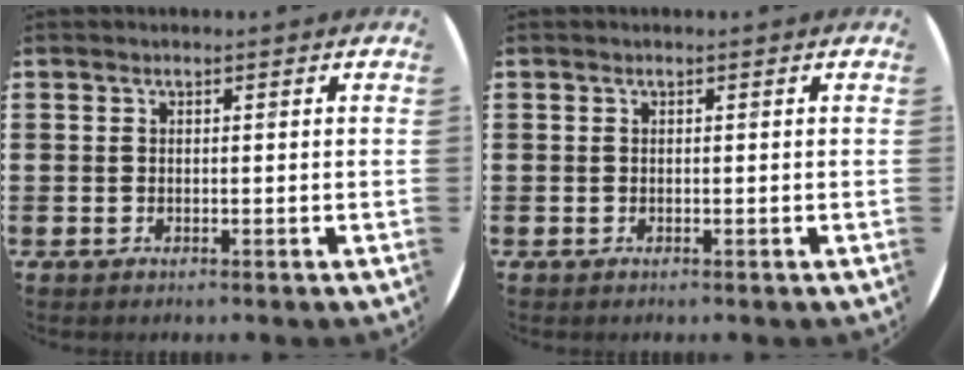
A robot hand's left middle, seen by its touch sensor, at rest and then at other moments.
{"total": 0.0}